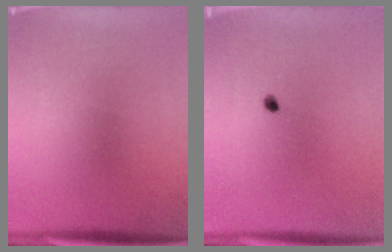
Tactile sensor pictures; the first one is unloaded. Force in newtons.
{"total": 0.9}